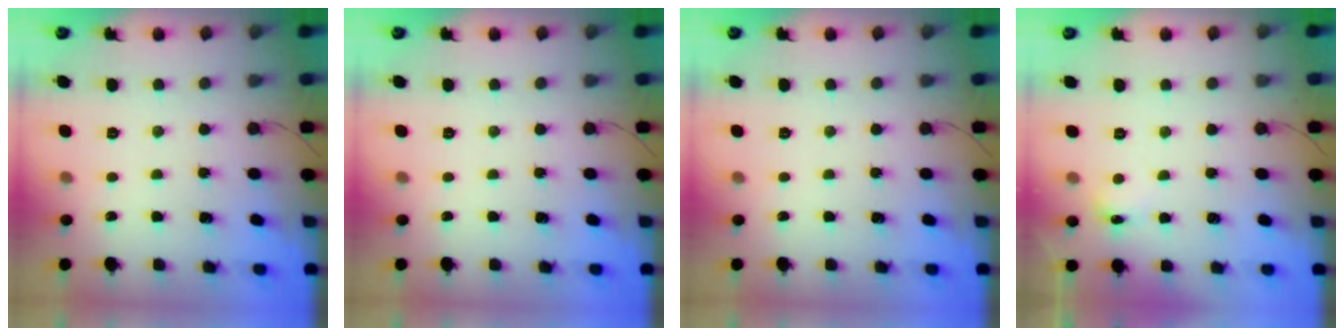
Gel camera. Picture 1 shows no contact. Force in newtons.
{"total": 0.0}
{"total": 0.0}
{"total": 5.9, "press": 5.6, "slide": 1.7}